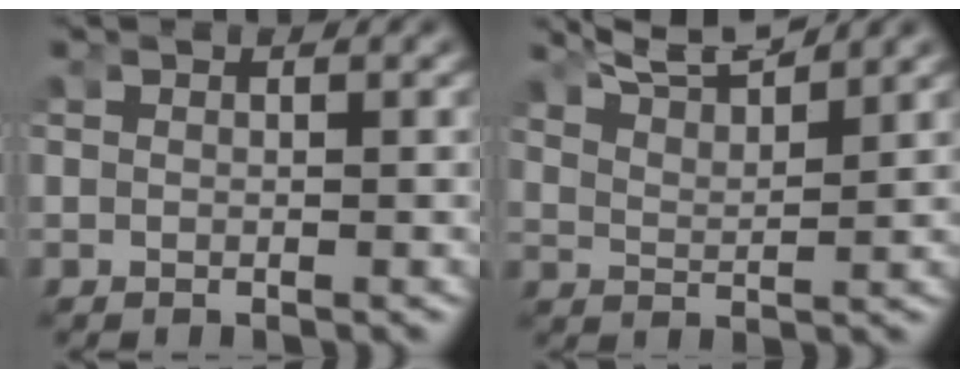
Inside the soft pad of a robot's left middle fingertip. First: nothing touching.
{"total": 6.7, "force": [5.5, 2.1, 3.1], "torque": [-0.060, 0.007, 0.087]}